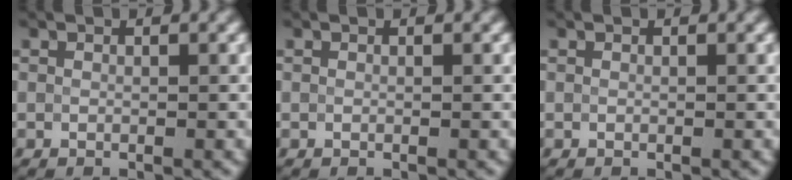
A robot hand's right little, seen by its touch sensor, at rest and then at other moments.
{"total": 0.0}
{"total": 0.0}